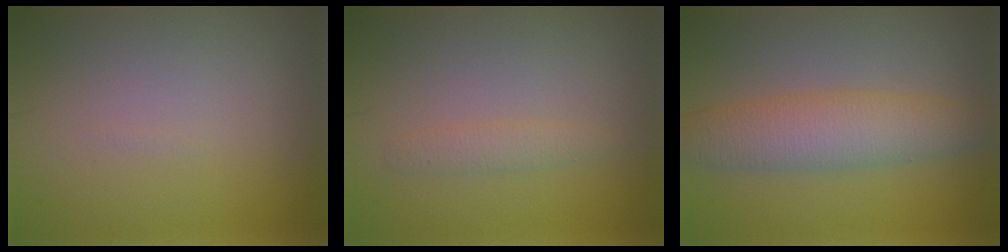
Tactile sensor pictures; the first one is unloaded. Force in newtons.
{"total": 1.3, "press": 1.3, "slide": 0.0}
{"total": 5.1, "press": 5.1, "slide": 0.2}